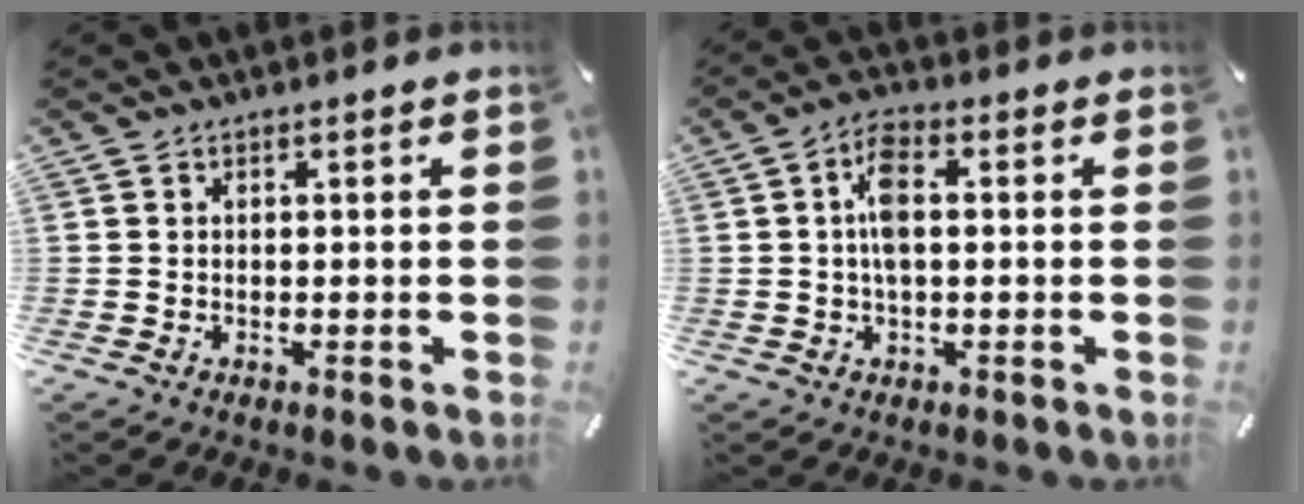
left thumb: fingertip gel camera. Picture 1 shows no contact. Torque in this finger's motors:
{"motor_torque": [0.44, 0.96, 0.68, -0.10, 0.04]}